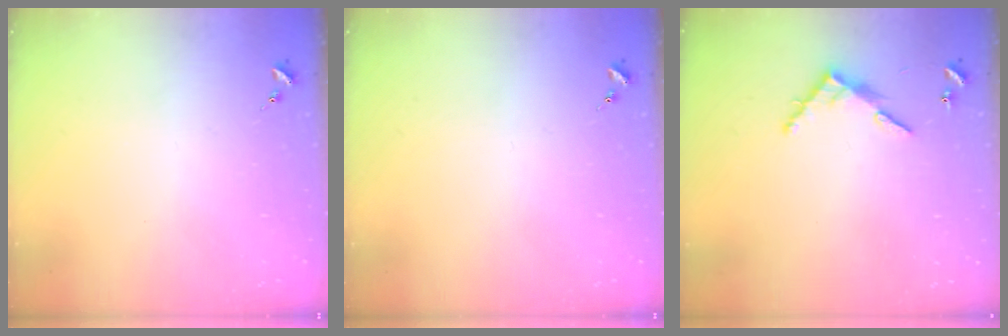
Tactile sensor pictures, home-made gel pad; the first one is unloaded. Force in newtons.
{"total": 0.0}
{"total": 6.9, "press": 6.9, "slide": 0.5}